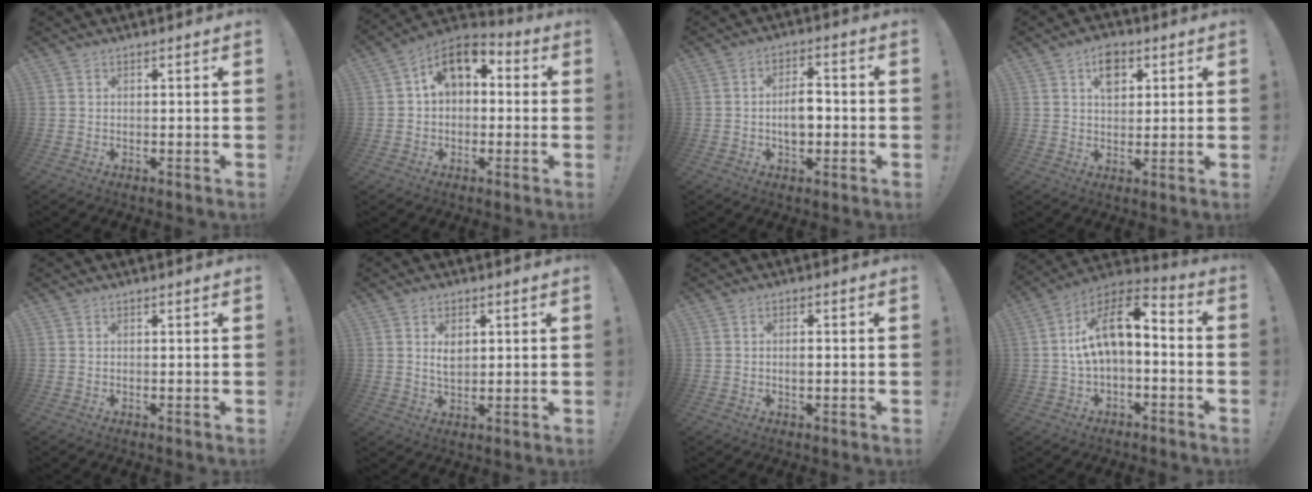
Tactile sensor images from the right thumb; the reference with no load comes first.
{"total": 9.9, "force": [3.4, 6.7, 6.5], "torque": [-0.095, -0.003, 0.066]}
{"total": 6.8, "force": [-0.8, 4.1, 5.3], "torque": [-0.084, 0.005, -0.020]}
{"total": 7.1, "force": [3.3, 4.7, 4.2], "torque": [-0.053, -0.001, 0.057]}
{"total": 0.0}
{"total": 4.4, "force": [1.7, 2.8, 3.0], "torque": [-0.040, -0.003, 0.027]}
{"total": 1.4, "force": [0.0, 0.6, 1.3], "torque": [-0.017, 0.001, -0.003]}
{"total": 13.0, "force": [1.5, 6.2, 11.4], "torque": [-0.188, 0.002, 0.027]}